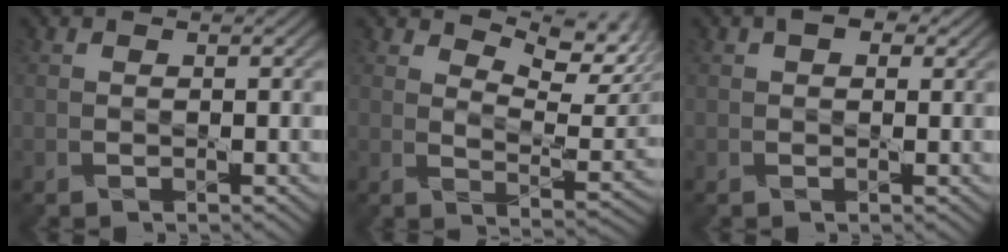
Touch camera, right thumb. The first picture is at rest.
{"total": 8.5, "force": [6.4, 2.5, 4.9], "torque": [-0.090, 0.003, 0.105]}
{"total": 1.9, "force": [1.0, 1.2, 1.1], "torque": [-0.012, 0.002, 0.010]}